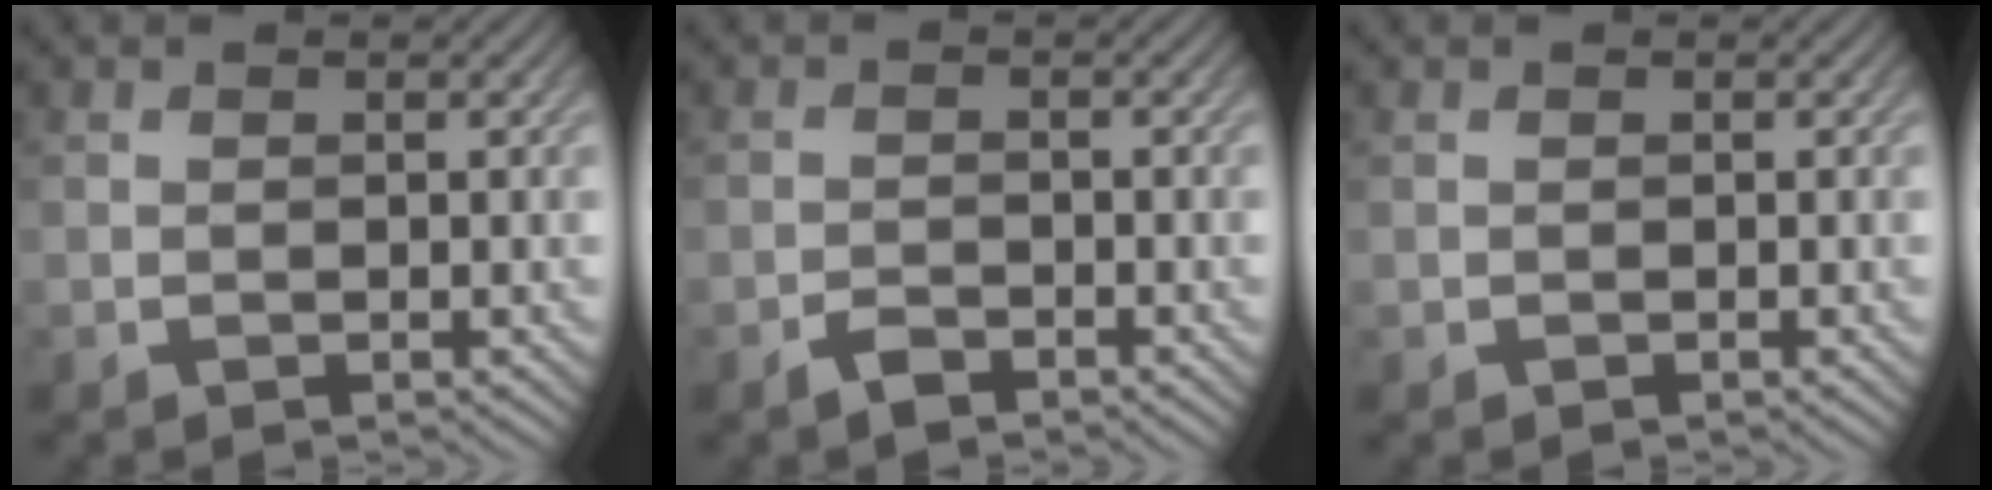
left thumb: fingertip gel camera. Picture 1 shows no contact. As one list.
[{"total": 1.7, "force": [-1.4, 0.7, 0.8], "torque": [-0.014, 0.002, -0.030]}, {"total": 0.0}]